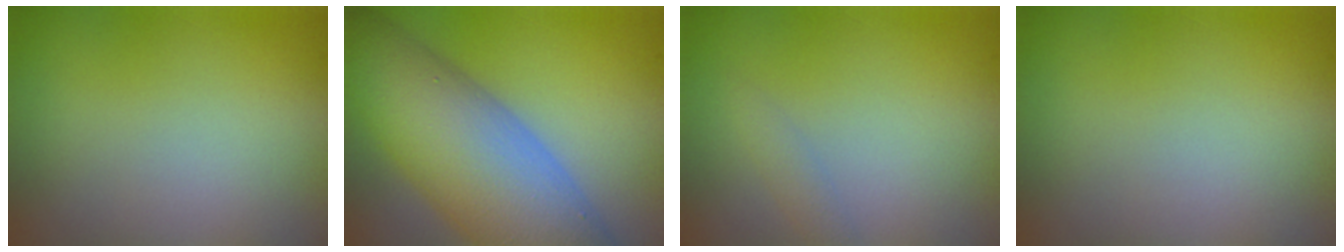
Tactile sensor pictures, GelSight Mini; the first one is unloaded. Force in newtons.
{"total": 13.1, "press": 13.1, "slide": 0.6}
{"total": 1.2, "press": 1.2, "slide": 0.1}
{"total": 0.0}